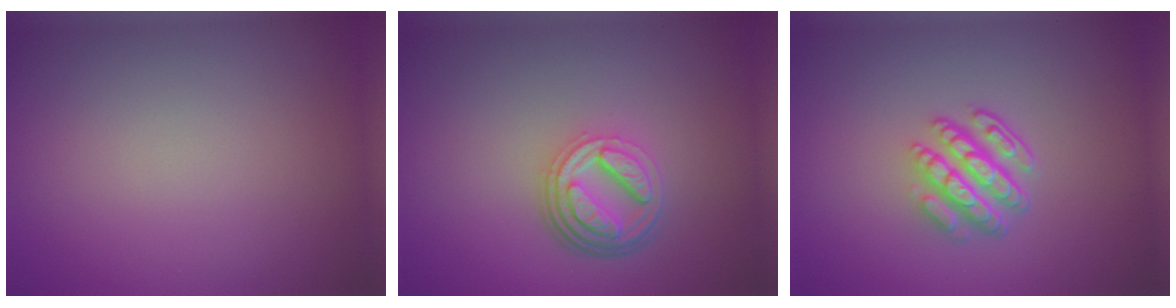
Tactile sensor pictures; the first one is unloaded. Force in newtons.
{"total": 4.7, "press": 3.4, "slide": 3.2}
{"total": 4.6, "press": 3.3, "slide": 3.1}